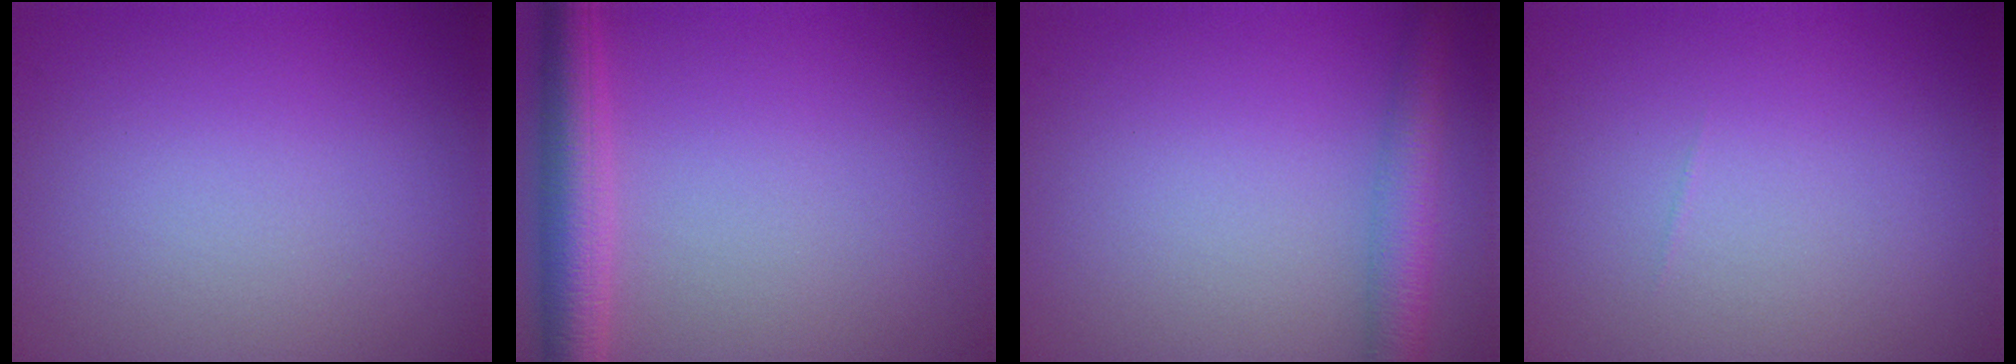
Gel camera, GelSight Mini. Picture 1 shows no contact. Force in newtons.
{"total": 4.4, "press": 4.4, "slide": 0.1}
{"total": 3.6, "press": 3.6, "slide": 0.1}
{"total": 0.0}